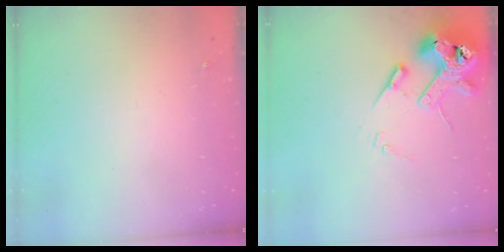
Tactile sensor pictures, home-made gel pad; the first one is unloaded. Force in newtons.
{"total": 14.6, "press": 14.5, "slide": 2.0}